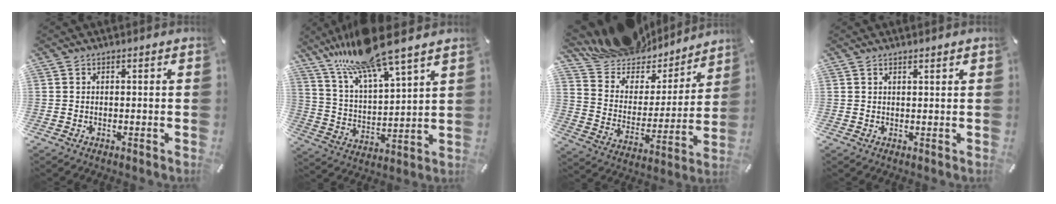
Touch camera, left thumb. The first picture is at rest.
{"total": 15.8, "force": [13.9, 2.3, 7.2], "torque": [-0.167, -0.085, 0.246]}
{"total": 14.1, "force": [12.7, 6.1, 0.5], "torque": [-0.026, -0.129, 0.225]}
{"total": 1.0, "force": [0.9, 0.1, 0.5], "torque": [-0.010, -0.002, 0.016]}